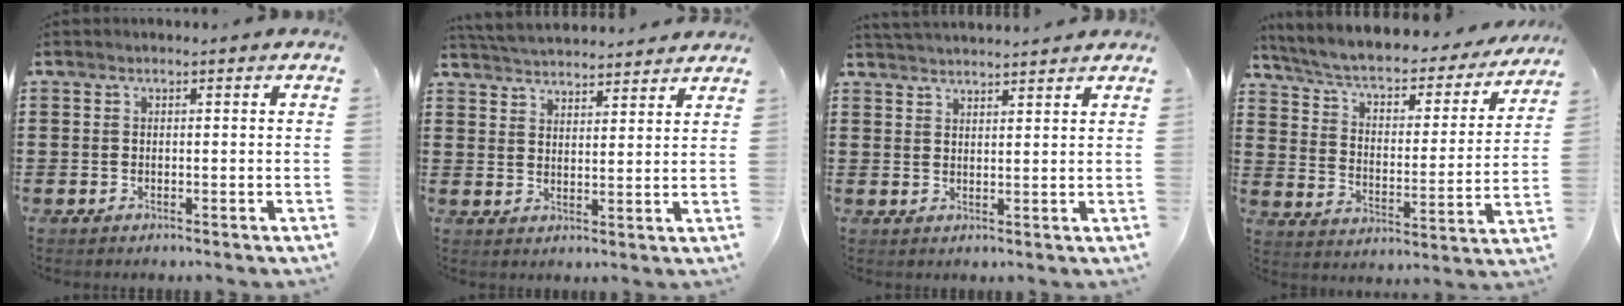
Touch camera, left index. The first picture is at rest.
{"total": 4.1, "force": [4.1, 0.0, 0.2], "torque": [-0.019, -0.019, 0.074]}
{"total": 2.4, "force": [2.4, -0.4, 0.2], "torque": [-0.010, -0.005, 0.046]}
{"total": 5.0, "force": [4.1, 1.2, 2.6], "torque": [-0.071, -0.034, 0.063]}